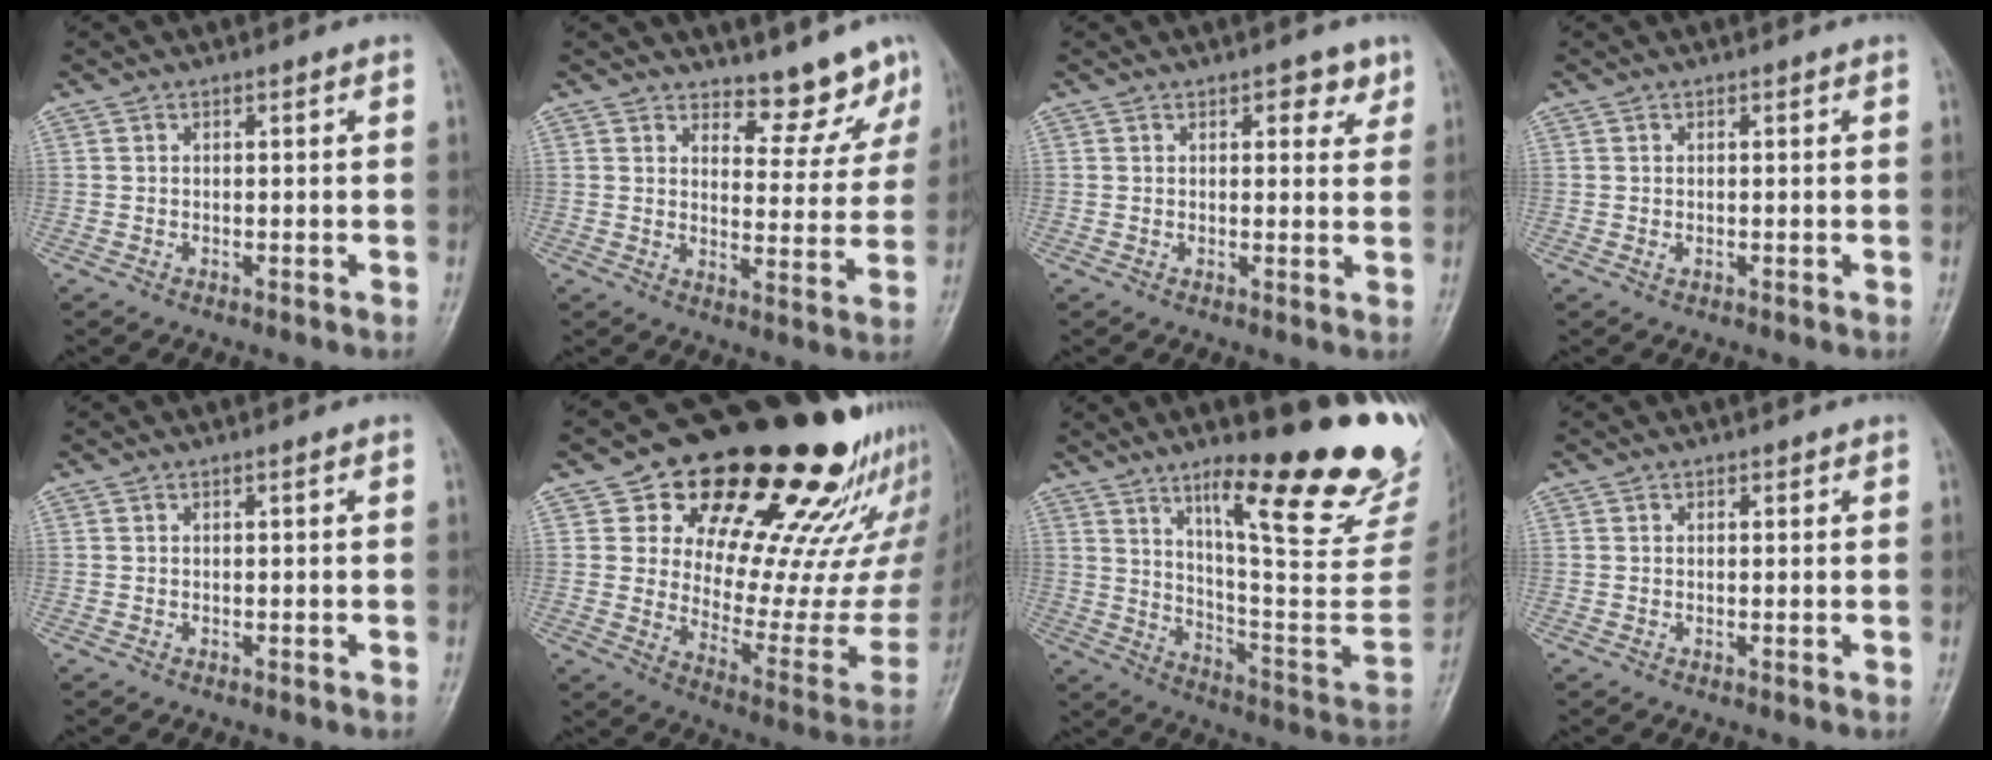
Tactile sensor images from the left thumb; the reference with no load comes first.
{"total": 7.8, "force": [7.0, 3.0, 1.8], "torque": [0.009, -0.065, 0.091]}
{"total": 3.7, "force": [2.1, 2.2, 2.2], "torque": [-0.002, -0.008, 0.022]}
{"total": 0.7, "force": [0.0, 0.6, 0.4], "torque": [-0.005, -0.001, -0.001]}
{"total": 0.0}
{"total": 29.2, "force": [18.9, 12.0, 18.8], "torque": [-0.225, -0.081, 0.271]}
{"total": 26.9, "force": [16.4, 4.6, 20.8], "torque": [-0.268, -0.086, 0.255]}
{"total": 0.6, "force": [0.4, 0.5, 0.2], "torque": [0.004, -0.001, 0.003]}